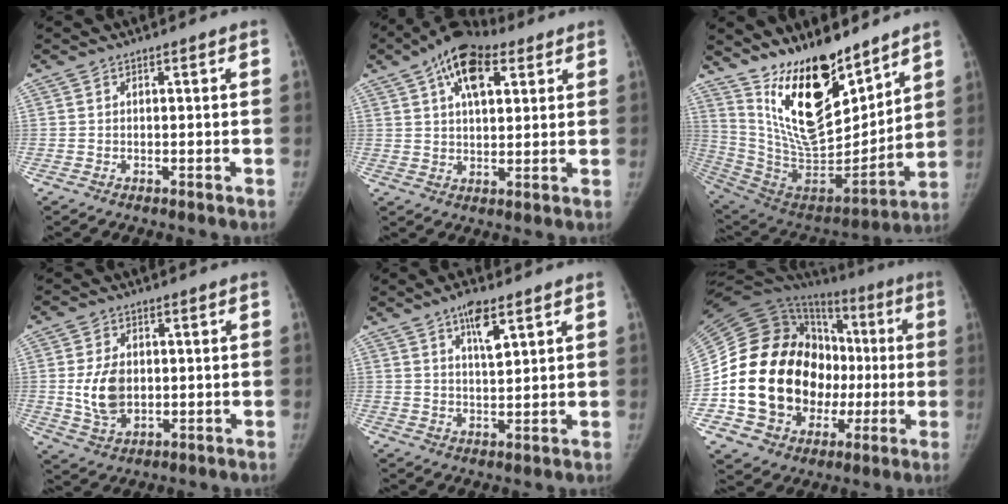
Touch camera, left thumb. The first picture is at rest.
{"total": 13.0, "force": [6.1, 6.7, 9.3], "torque": [-0.126, 0.003, 0.095]}
{"total": 23.5, "force": [15.3, 9.7, 15.0], "torque": [-0.205, -0.108, 0.281]}
{"total": 8.4, "force": [0.2, 5.8, 6.0], "torque": [-0.098, -0.006, 0.012]}
{"total": 6.2, "force": [3.5, 2.1, 4.7], "torque": [-0.069, -0.018, 0.058]}
{"total": 30.1, "force": [-1.8, 21.8, 20.6], "torque": [-0.318, 0.058, -0.020]}